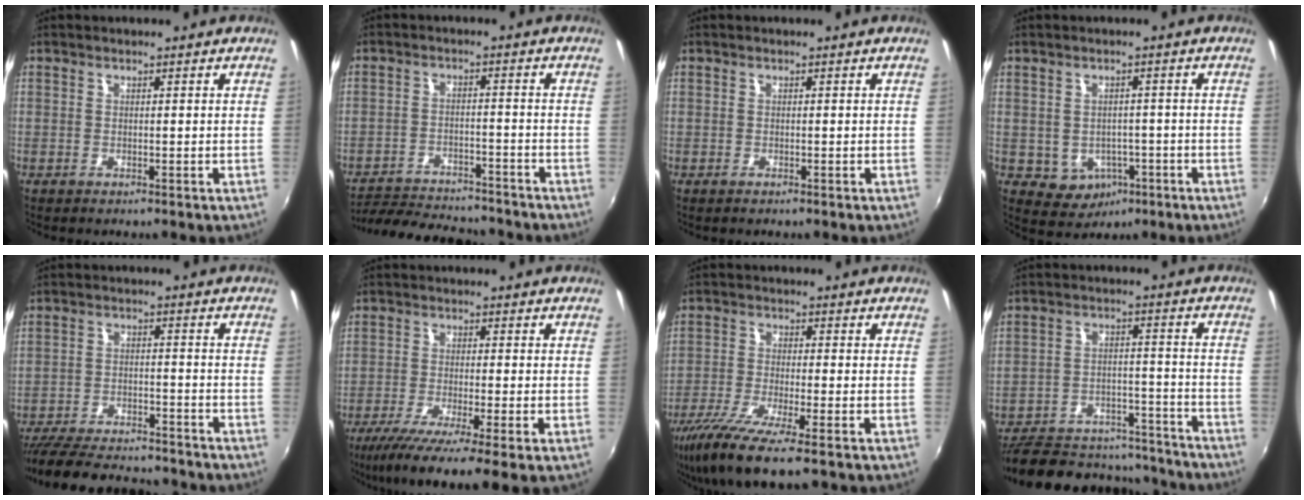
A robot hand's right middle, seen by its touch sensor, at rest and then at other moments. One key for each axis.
{"total": 16.5, "fx": -14.7, "fy": 4.4, "fz": 6.0, "tx": -0.137, "ty": -0.003, "tz": -0.209}
{"total": 0.0}
{"total": 5.6, "fx": -2.0, "fy": 4.9, "fz": 1.8, "tx": -0.046, "ty": 0.007, "tz": -0.012}
{"total": 19.3, "fx": -16.8, "fy": 5.2, "fz": 8.0, "tx": -0.175, "ty": -0.014, "tz": -0.246}
{"total": 9.9, "fx": -6.7, "fy": -0.2, "fz": 7.3, "tx": -0.152, "ty": -0.042, "tz": -0.115}
{"total": 11.2, "fx": -7.7, "fy": 1.1, "fz": 8.1, "tx": -0.181, "ty": -0.043, "tz": -0.142}
{"total": 20.9, "fx": -17.8, "fy": 8.4, "fz": 7.2, "tx": -0.153, "ty": 0.030, "tz": -0.224}